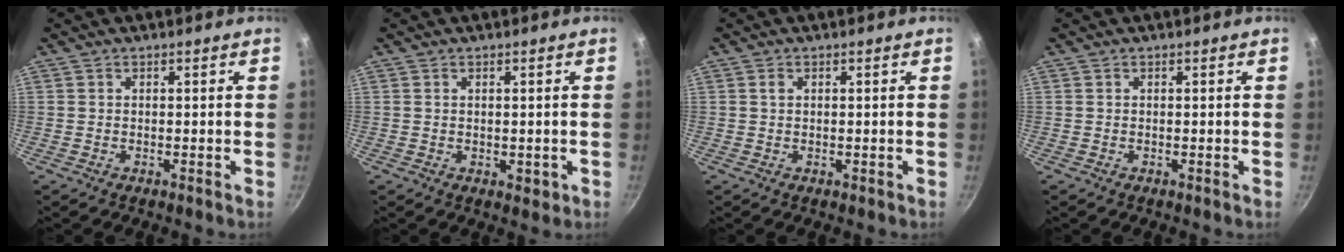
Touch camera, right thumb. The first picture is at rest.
{"total": 1.9, "force": [-0.3, 1.0, 1.5], "torque": [-0.019, -0.004, -0.003]}
{"total": 0.9, "force": [0.3, 0.6, 0.6], "torque": [-0.008, 0.002, 0.005]}
{"total": 0.0}